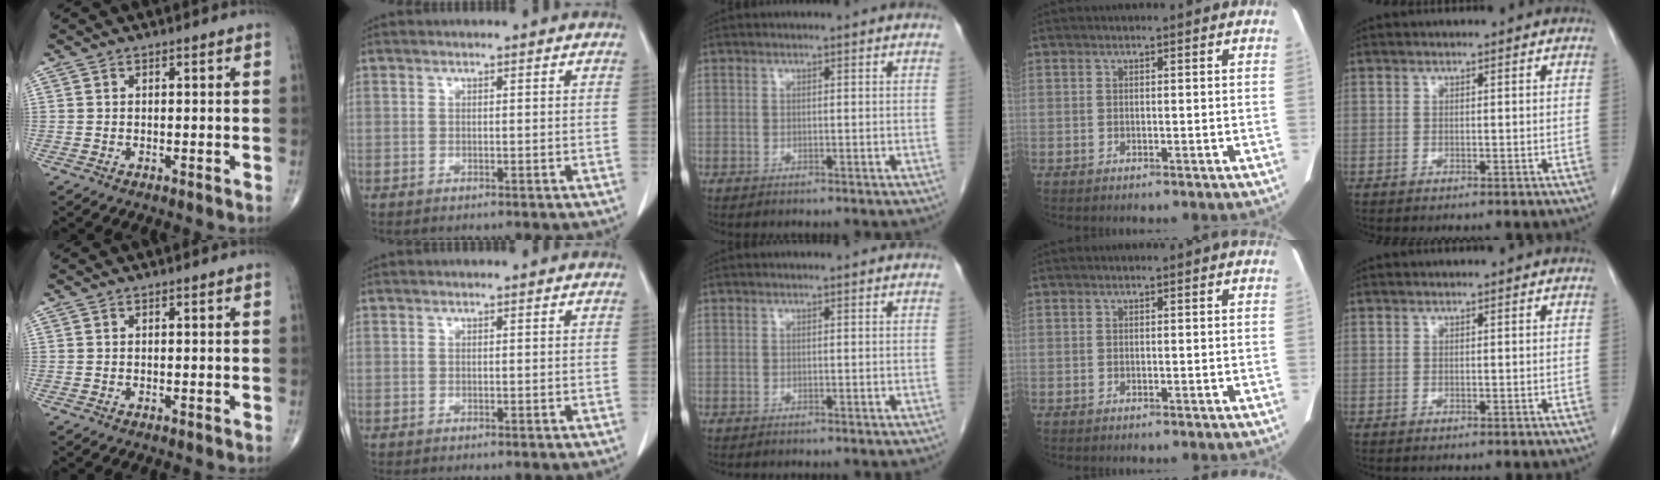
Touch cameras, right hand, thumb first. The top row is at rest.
{}